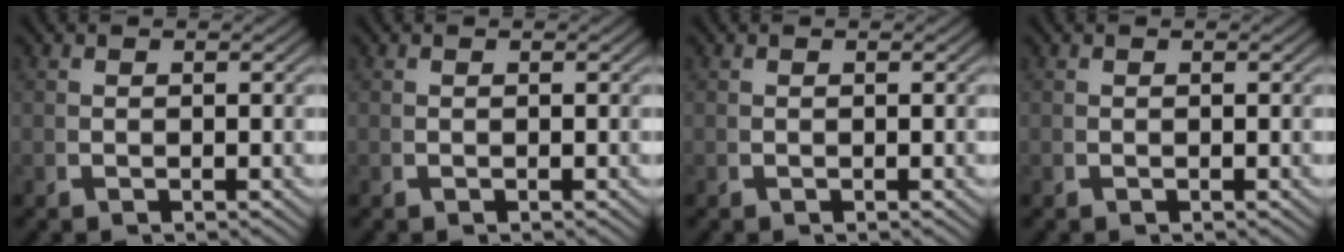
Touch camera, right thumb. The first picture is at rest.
{"total": 0.0}
{"total": 0.0}
{"total": 0.0}